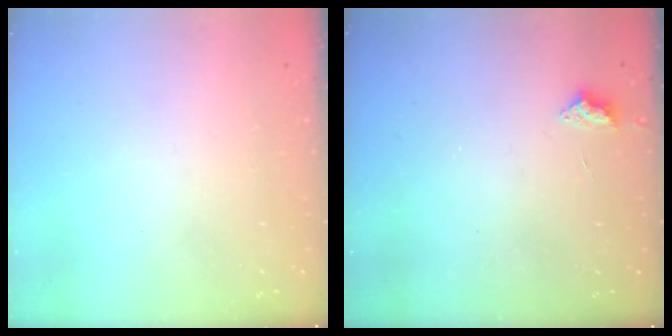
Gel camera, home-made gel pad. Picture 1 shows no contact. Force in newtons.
{"total": 2.7, "press": 2.6, "slide": 0.5}